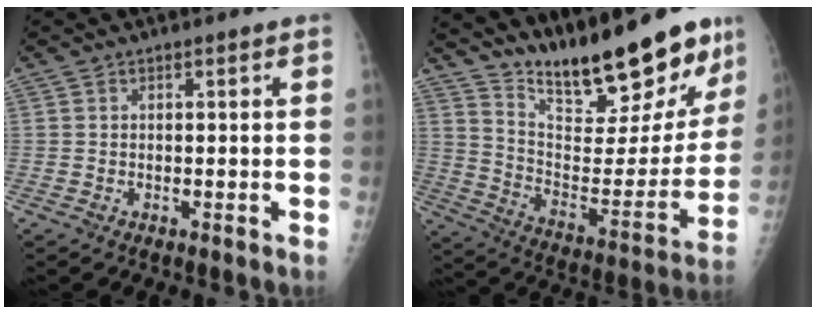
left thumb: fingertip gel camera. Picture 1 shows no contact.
{"total": 26.0, "force": [20.4, 7.3, 14.3], "torque": [-0.180, -0.103, 0.310]}